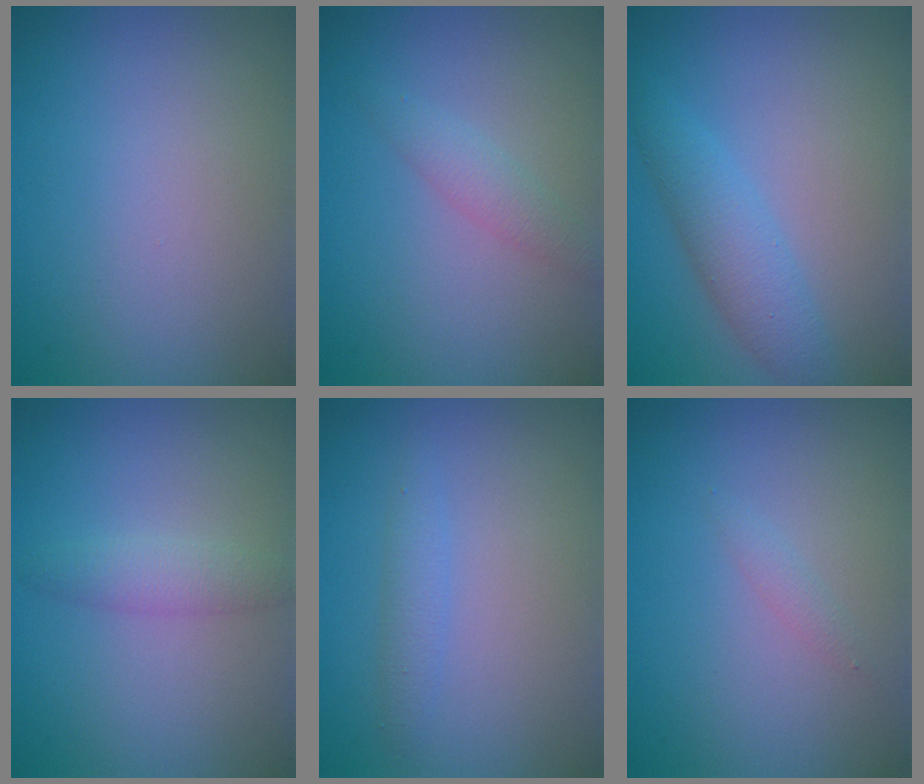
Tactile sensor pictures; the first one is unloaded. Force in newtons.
{"total": 1.7, "press": 1.7, "slide": 0.1}
{"total": 3.2, "press": 3.2, "slide": 0.0}
{"total": 1.9, "press": 1.9, "slide": 0.0}
{"total": 1.5, "press": 1.4, "slide": 0.1}
{"total": 0.8, "press": 0.8, "slide": 0.1}